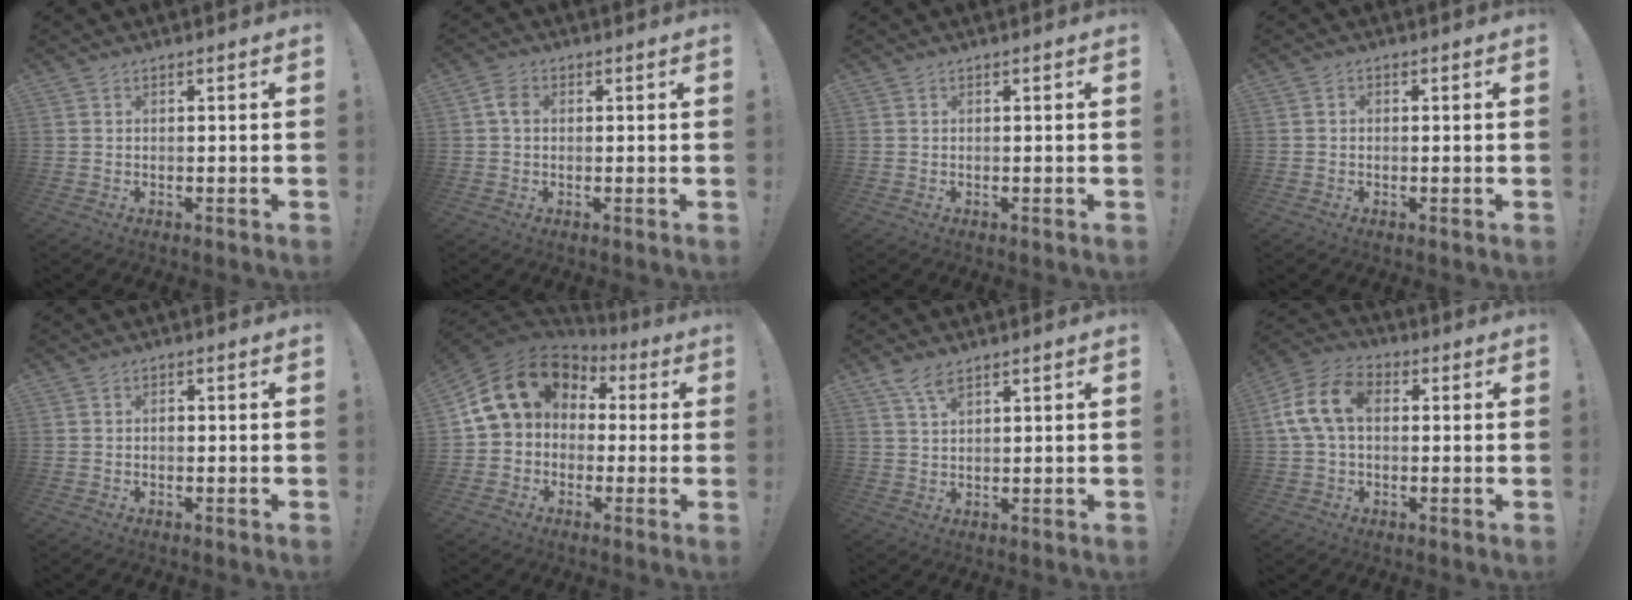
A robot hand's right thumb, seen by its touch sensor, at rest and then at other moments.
{"total": 3.6, "force": [0.6, 2.6, 2.4], "torque": [-0.039, 0.007, 0.011]}
{"total": 0.0}
{"total": 1.1, "force": [-0.5, 0.8, 0.5], "torque": [-0.006, 0.003, -0.009]}
{"total": 0.9, "force": [-0.4, 0.7, 0.5], "torque": [-0.010, 0.004, -0.007]}
{"total": 16.9, "force": [5.0, 13.1, 9.4], "torque": [-0.155, -0.009, 0.103]}
{"total": 4.9, "force": [3.3, 1.9, 3.1], "torque": [-0.058, -0.013, 0.061]}
{"total": 12.7, "force": [1.8, 8.4, 9.3], "torque": [-0.187, 0.014, 0.036]}